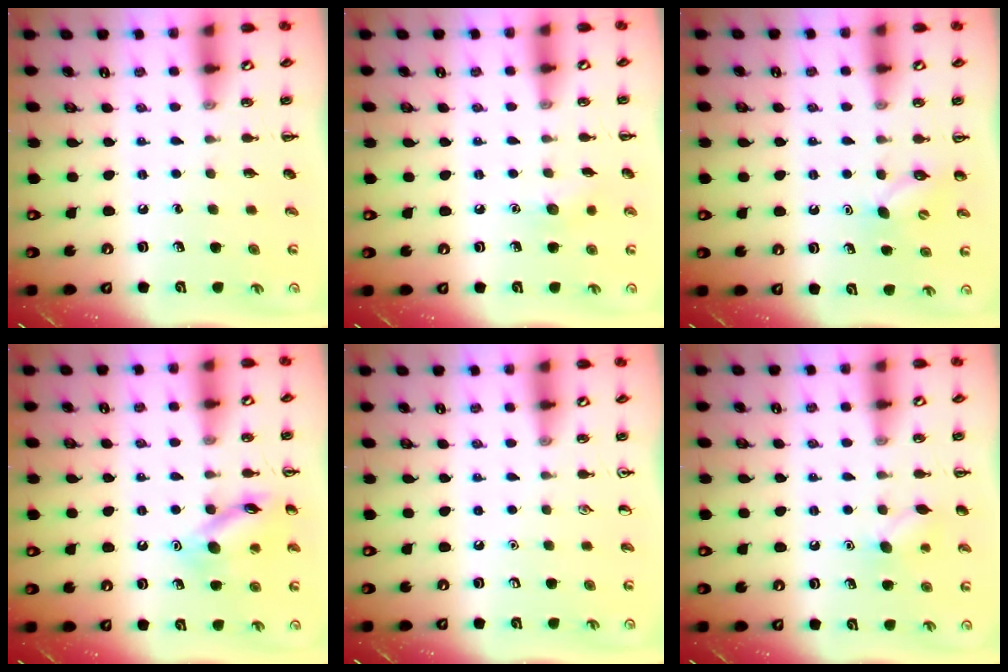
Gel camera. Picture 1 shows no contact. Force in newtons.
{"total": 6.1, "press": 5.9, "slide": 1.5}
{"total": 4.4, "press": 4.2, "slide": 1.2}
{"total": 12.7, "press": 12.6, "slide": 1.1}
{"total": 0.0}
{"total": 7.5, "press": 7.3, "slide": 1.8}